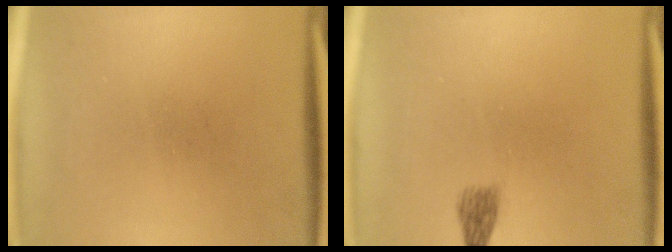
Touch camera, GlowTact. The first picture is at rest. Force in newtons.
{"total": 1.9}